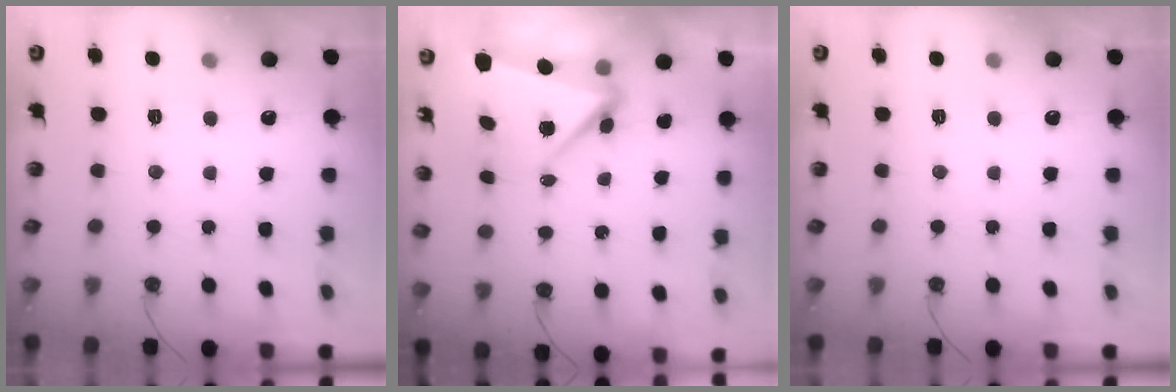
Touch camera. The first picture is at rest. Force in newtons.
{"total": 6.0, "press": 6.0, "slide": 0.6}
{"total": 0.0}